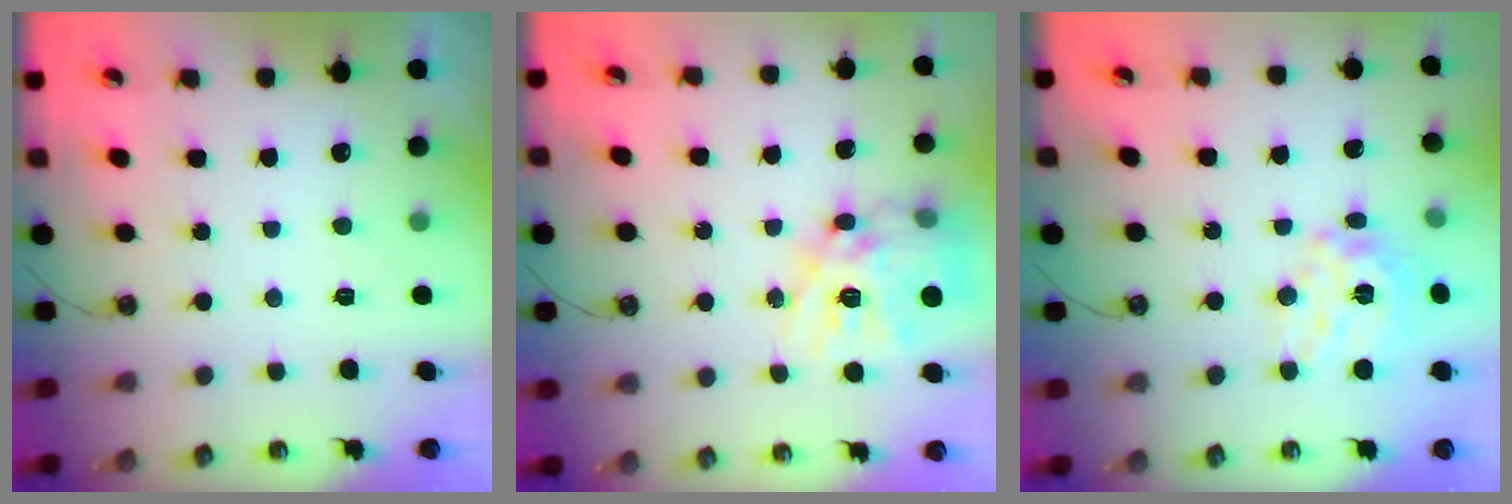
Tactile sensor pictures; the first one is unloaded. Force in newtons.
{"total": 19.5, "press": 19.5, "slide": 1.7}
{"total": 13.9, "press": 13.9, "slide": 1.4}